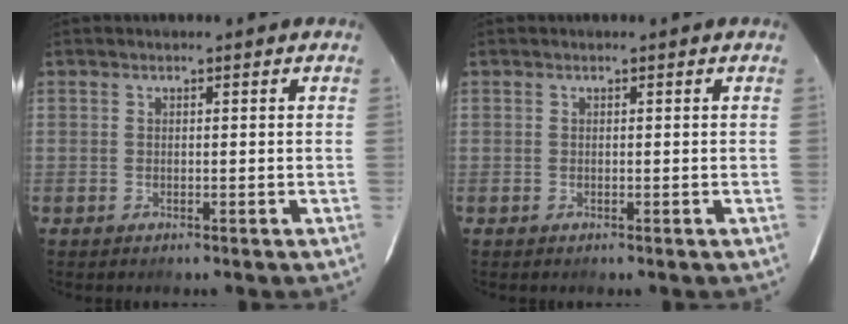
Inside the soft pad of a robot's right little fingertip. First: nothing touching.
{"total": 0.0}